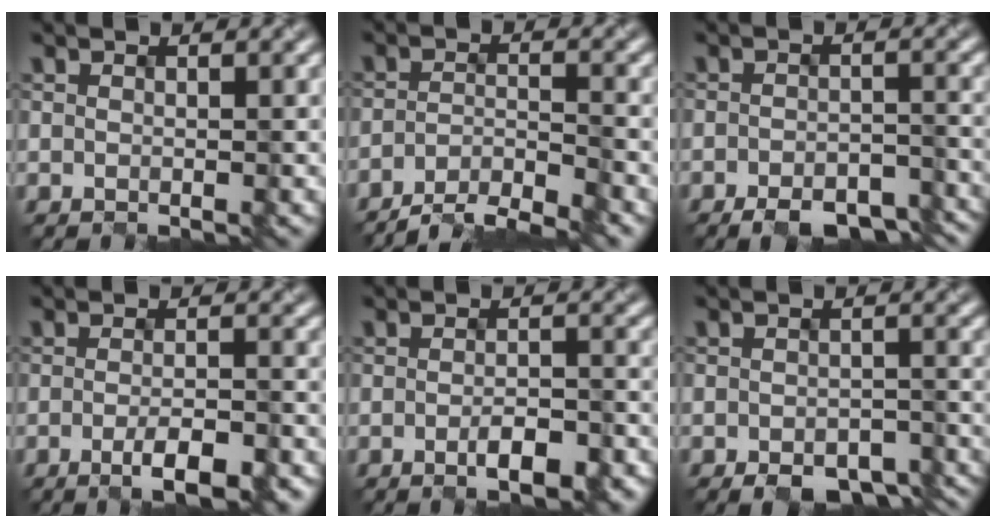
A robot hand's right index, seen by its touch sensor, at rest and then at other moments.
{"total": 5.1, "force": [-4.5, 0.7, 2.3], "torque": [-0.031, -0.002, -0.082]}
{"total": 4.8, "force": [-3.9, 1.5, 2.3], "torque": [-0.028, -0.004, -0.054]}
{"total": 3.9, "force": [-2.0, 0.9, 3.2], "torque": [-0.050, -0.006, -0.030]}
{"total": 3.6, "force": [-1.8, 1.2, 2.9], "torque": [-0.050, -0.009, -0.026]}
{"total": 4.4, "force": [-3.5, 1.8, 1.9], "torque": [-0.019, -0.009, -0.049]}